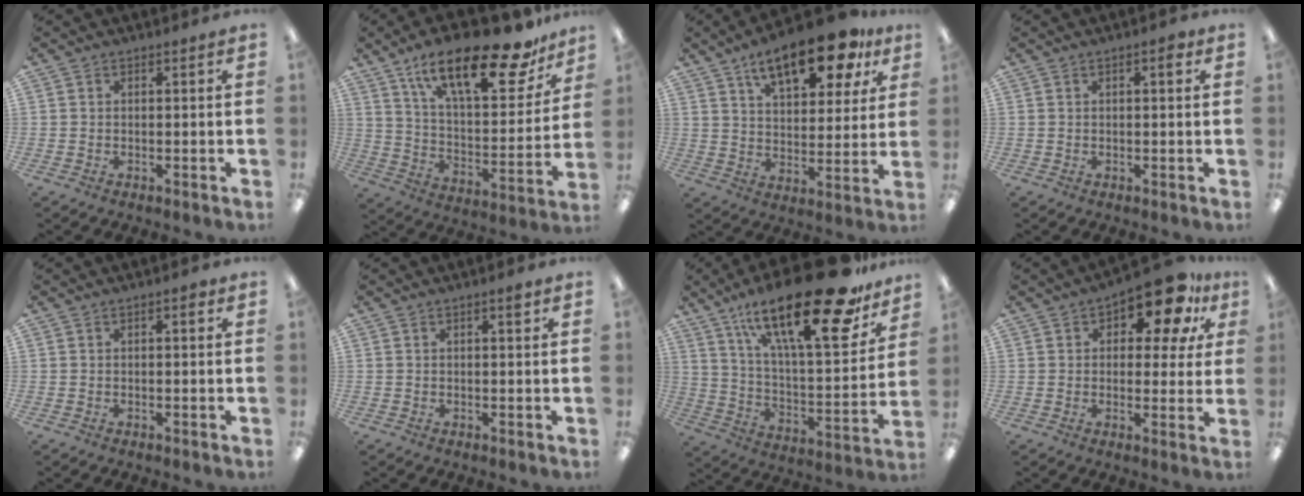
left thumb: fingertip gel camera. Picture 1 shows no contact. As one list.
[{"total": 24.9, "force": [16.9, 8.4, 16.2], "torque": [-0.247, -0.102, 0.278]}, {"total": 17.6, "force": [11.2, 7.3, 11.4], "torque": [-0.165, -0.051, 0.182]}, {"total": 1.9, "force": [0.9, 0.6, 1.5], "torque": [-0.016, -0.003, 0.010]}, {"total": 1.2, "force": [0.6, 0.5, 1.0], "torque": [-0.012, 0.001, 0.007]}, {"total": 2.0, "force": [1.1, 0.5, 1.6], "torque": [-0.017, -0.004, 0.014]}, {"total": 29.2, "force": [18.9, 8.4, 20.6], "torque": [-0.324, -0.111, 0.308]}, {"total": 13.2, "force": [8.2, 6.1, 8.3], "torque": [-0.112, -0.043, 0.138]}]